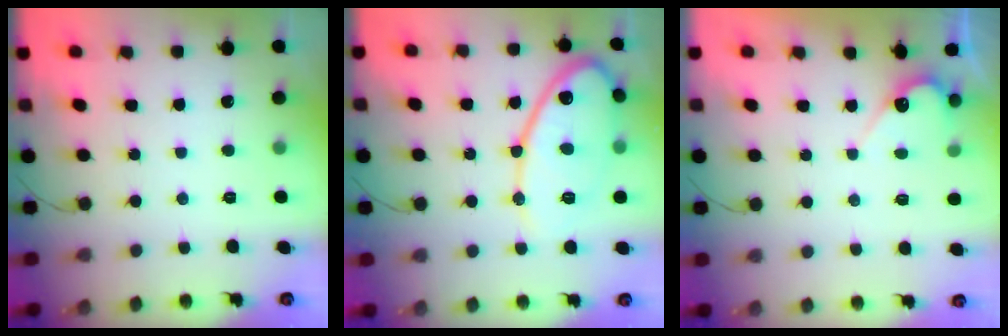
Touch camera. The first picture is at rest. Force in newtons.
{"total": 14.3, "press": 14.3, "slide": 1.1}
{"total": 5.0, "press": 5.0, "slide": 0.4}